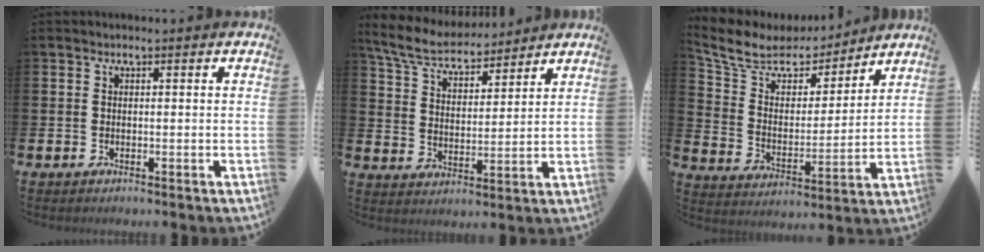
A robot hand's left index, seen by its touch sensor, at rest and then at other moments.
{"total": 7.3, "force": [6.8, 1.8, 2.0], "torque": [-0.073, -0.034, 0.123]}
{"total": 8.4, "force": [7.4, 3.7, 1.9], "torque": [-0.089, -0.045, 0.132]}